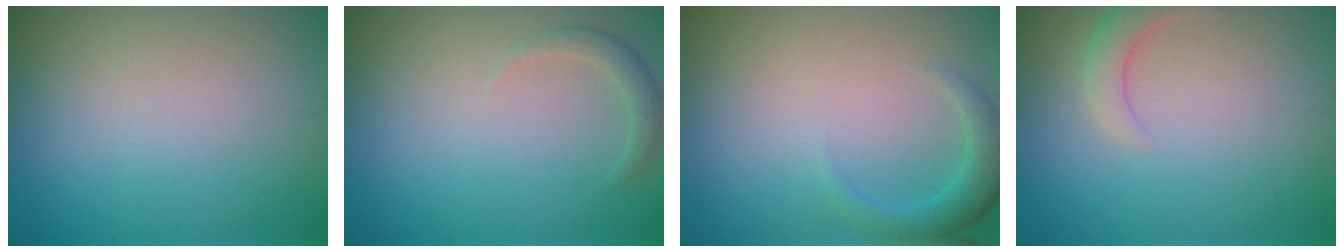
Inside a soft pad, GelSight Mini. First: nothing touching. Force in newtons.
{"total": 1.4, "press": 1.4, "slide": 0.1}
{"total": 2.4, "press": 2.4, "slide": 0.1}
{"total": 2.3, "press": 2.3, "slide": 0.3}